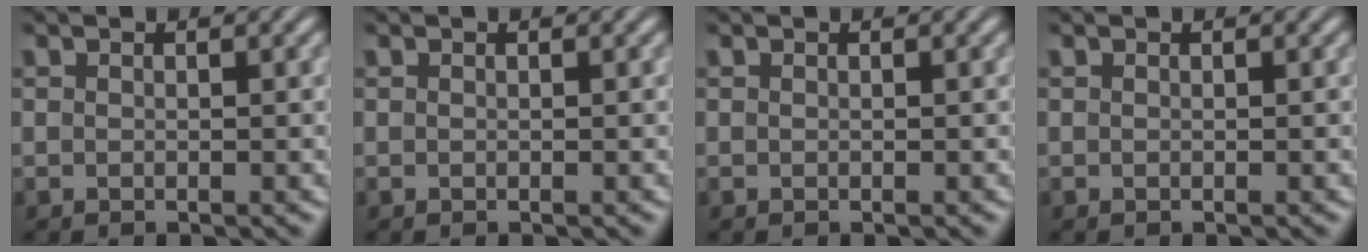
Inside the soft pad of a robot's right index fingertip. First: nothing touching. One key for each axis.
{"total": 0.0}
{"total": 0.0}
{"total": 0.0}